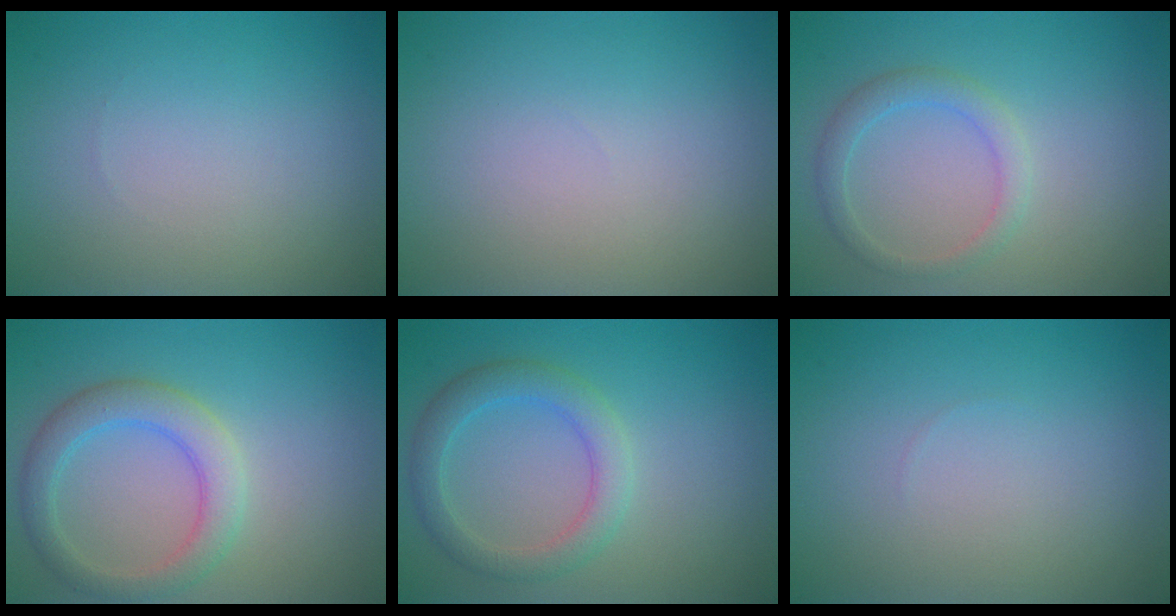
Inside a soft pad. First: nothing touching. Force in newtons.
{"total": 0.0}
{"total": 2.2, "press": 2.2, "slide": 0.1}
{"total": 3.9, "press": 3.8, "slide": 0.5}
{"total": 3.3, "press": 3.3, "slide": 0.3}
{"total": 0.0}